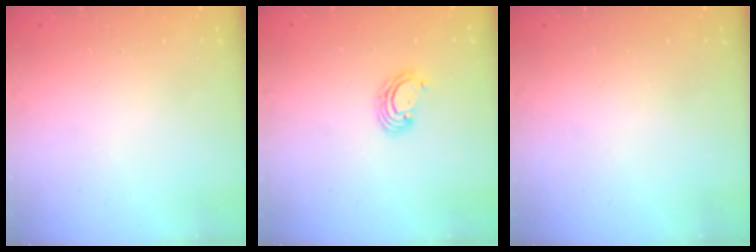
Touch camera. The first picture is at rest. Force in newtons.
{"total": 3.1, "press": 3.1, "slide": 0.1}
{"total": 0.0}